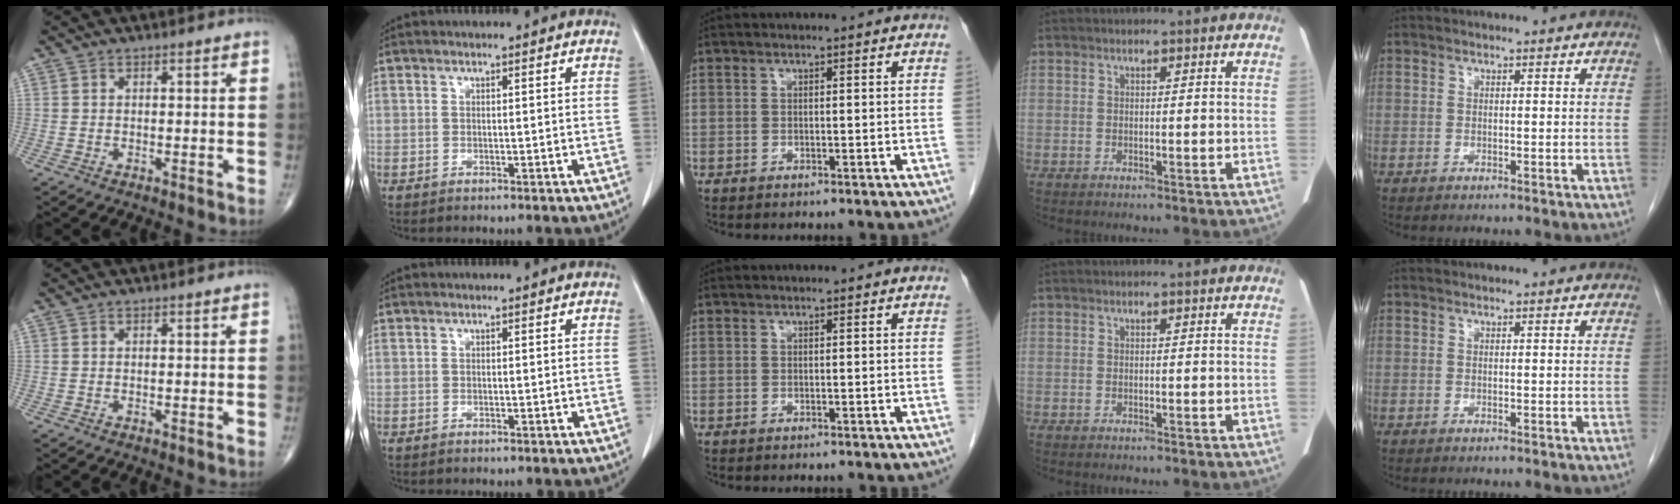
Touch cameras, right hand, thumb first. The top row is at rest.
{}